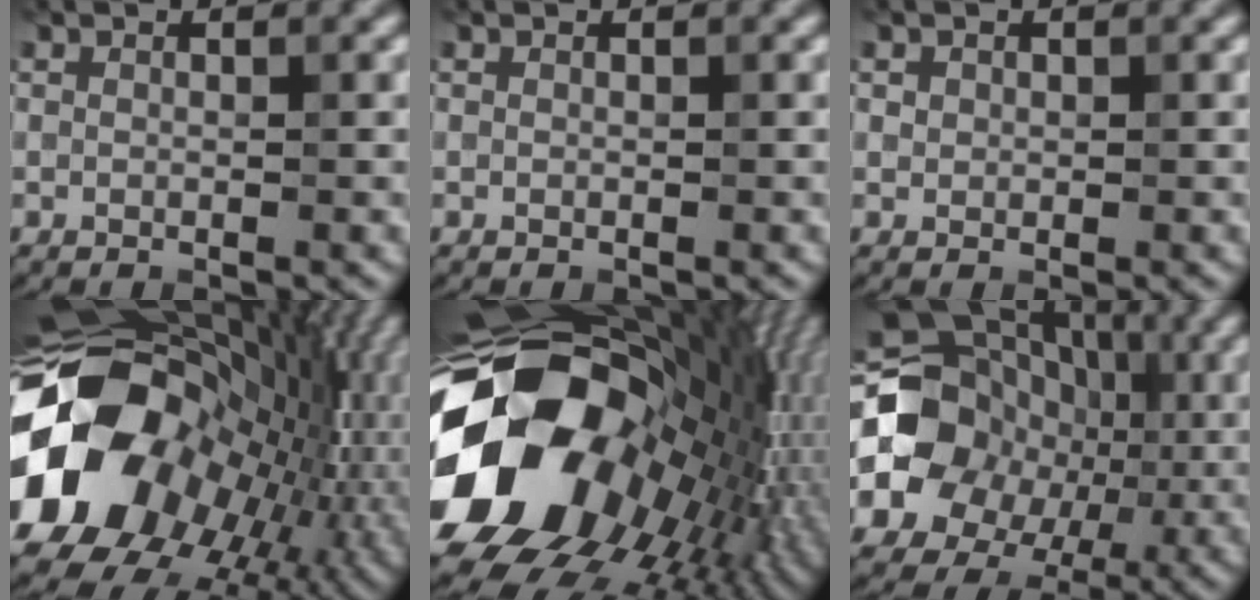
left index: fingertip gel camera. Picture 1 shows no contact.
{"total": 0.0}
{"total": 0.7, "force": [0.3, 0.6, 0.1], "torque": [0.003, -0.003, 0.004]}
{"total": 21.4, "force": [-3.2, 16.6, 13.2], "torque": [-0.287, -0.043, -0.044]}
{"total": 21.0, "force": [-1.8, 15.2, 14.3], "torque": [-0.296, -0.045, -0.011]}
{"total": 17.3, "force": [-1.6, 15.6, 7.2], "torque": [-0.152, 0.003, -0.052]}